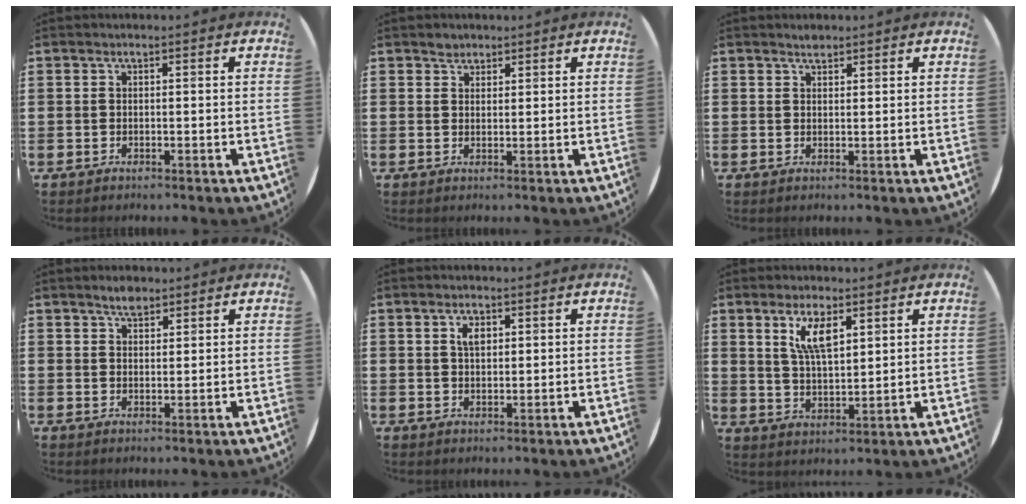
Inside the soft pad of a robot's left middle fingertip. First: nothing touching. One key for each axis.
{"total": 1.6, "fx": 1.4, "fy": 0.7, "fz": 0.0, "tx": 0.007, "ty": -0.001, "tz": 0.026}
{"total": 1.1, "fx": 1.1, "fy": 0.2, "fz": 0.0, "tx": 0.008, "ty": -0.003, "tz": 0.020}
{"total": 2.5, "fx": 2.2, "fy": 0.9, "fz": 0.7, "tx": -0.007, "ty": 0.001, "tz": 0.040}
{"total": 2.2, "fx": 1.1, "fy": 1.3, "fz": 1.4, "tx": -0.013, "ty": 0.000, "tz": 0.015}
{"total": 5.8, "fx": 3.4, "fy": 1.9, "fz": 4.3, "tx": -0.077, "ty": 0.000, "tz": 0.055}